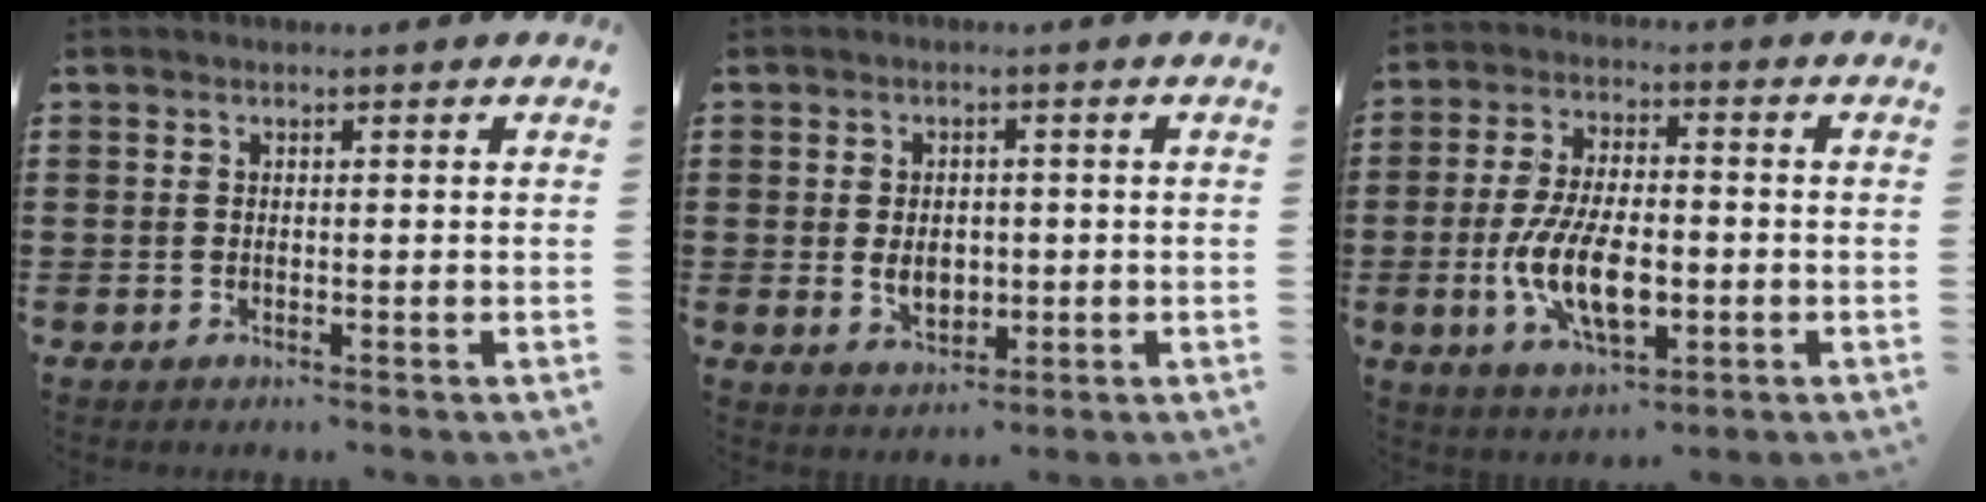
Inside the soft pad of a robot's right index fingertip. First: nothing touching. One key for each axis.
{"total": 4.0, "fx": -0.2, "fy": 2.8, "fz": 2.8, "tx": -0.052, "ty": 0.002, "tz": -0.008}
{"total": 10.4, "fx": -2.5, "fy": 4.7, "fz": 8.9, "tx": -0.198, "ty": -0.010, "tz": -0.045}